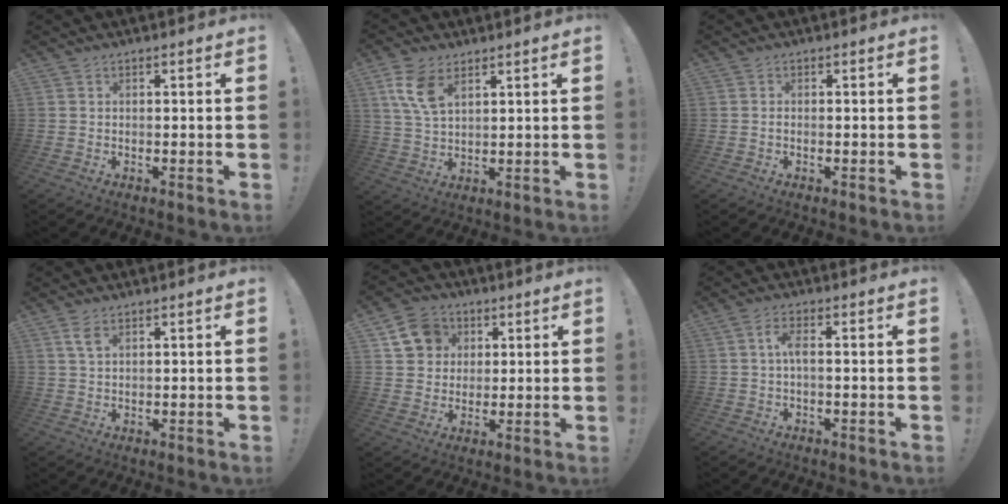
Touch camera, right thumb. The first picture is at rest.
{"total": 9.0, "force": [4.6, 4.7, 6.0], "torque": [-0.125, -0.014, 0.086]}
{"total": 0.6, "force": [-0.5, 0.2, 0.3], "torque": [-0.014, 0.002, -0.008]}
{"total": 3.8, "force": [1.9, 1.8, 2.8], "torque": [-0.055, 0.000, 0.035]}
{"total": 11.1, "force": [3.9, 9.7, 3.7], "torque": [-0.051, -0.009, 0.081]}
{"total": 4.1, "force": [0.0, 1.1, 4.0], "torque": [-0.090, 0.005, -0.003]}